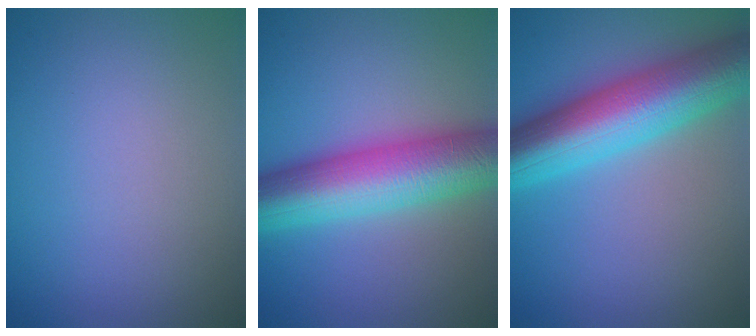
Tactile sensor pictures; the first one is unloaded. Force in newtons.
{"total": 10.4, "press": 10.4, "slide": 0.1}
{"total": 11.4, "press": 11.4, "slide": 0.2}